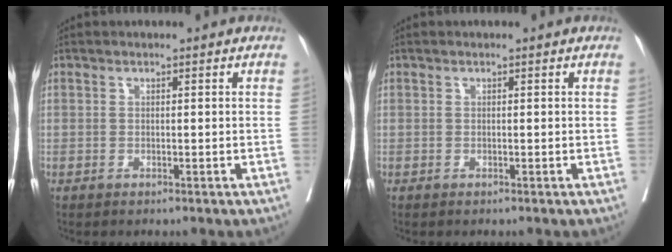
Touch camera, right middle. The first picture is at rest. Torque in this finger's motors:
{"motor_torque": [-0.75, 0.28, -0.32, -0.05]}